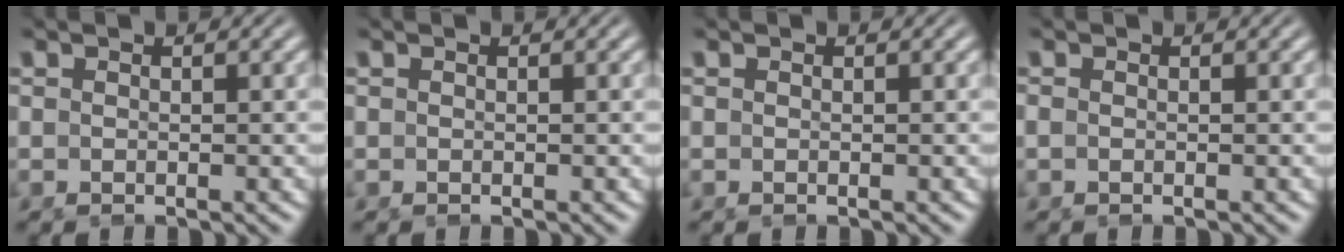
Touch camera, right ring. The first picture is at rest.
{"total": 0.0}
{"total": 0.0}
{"total": 0.7, "force": [-0.3, 0.4, 0.4], "torque": [-0.011, -0.003, -0.004]}